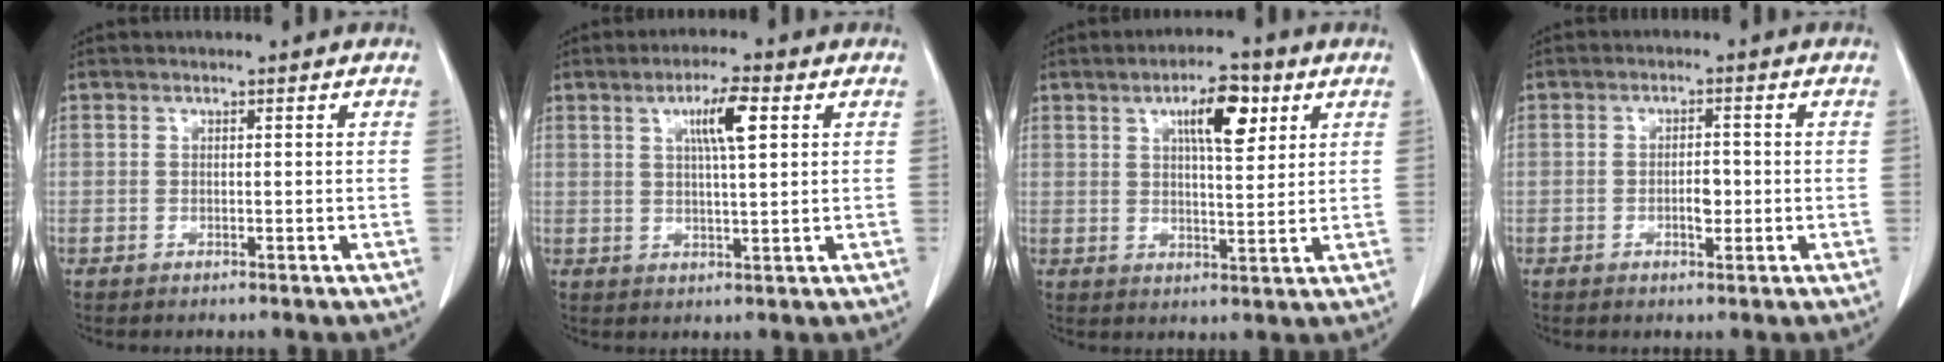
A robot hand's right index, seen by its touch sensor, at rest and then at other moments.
{"total": 6.0, "force": [2.2, 0.6, 5.5], "torque": [-0.097, 0.004, 0.038]}
{"total": 7.6, "force": [3.5, 2.1, 6.5], "torque": [-0.106, 0.008, 0.055]}
{"total": 2.8, "force": [-0.7, 1.2, 2.5], "torque": [-0.040, 0.003, -0.007]}